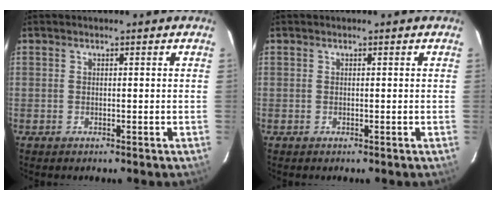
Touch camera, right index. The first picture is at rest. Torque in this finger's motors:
{"motor_torque": [0.00, 0.00, 0.01, 0.00]}